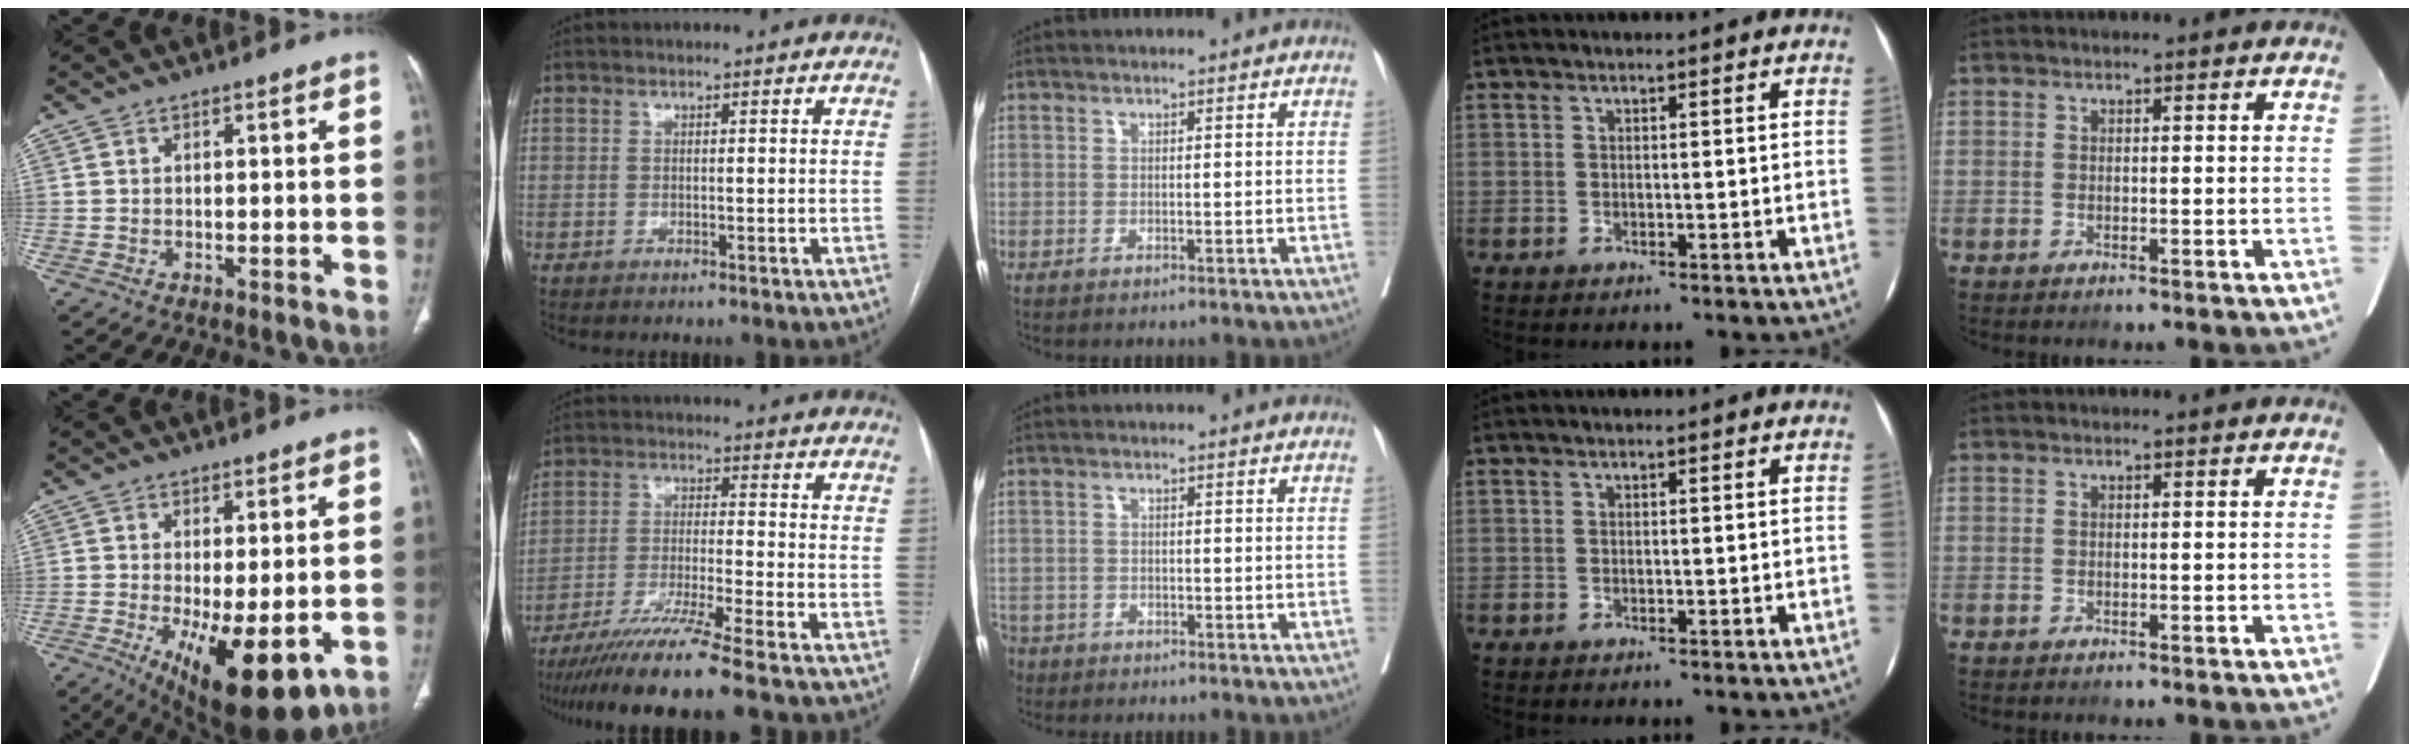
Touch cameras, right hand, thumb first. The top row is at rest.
{"thumb": {"total": 15.2, "force": [-4.8, 5.7, 13.2], "torque": [-0.190, -0.024, -0.055]}, "index": {"total": 12.1, "force": [-9.8, -2.1, 6.8], "torque": [-0.106, -0.035, -0.164]}, "middle": {"total": 5.3, "force": [-4.0, 3.4, 1.0], "torque": [-0.032, -0.003, -0.074]}}